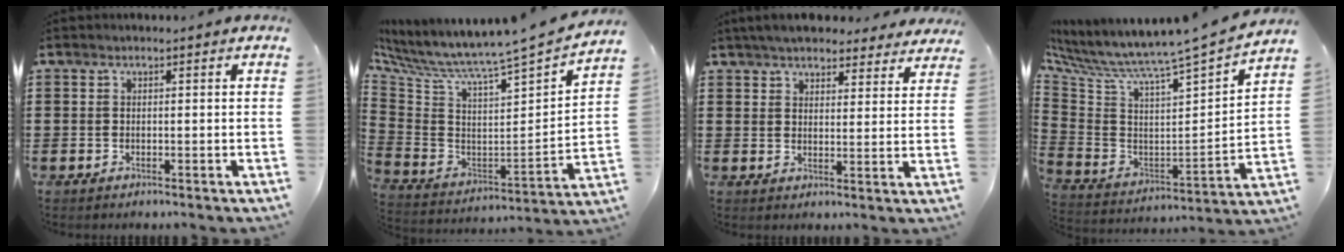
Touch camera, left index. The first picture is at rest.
{"total": 4.4, "force": [3.8, -1.0, 1.8], "torque": [-0.061, -0.062, 0.046]}
{"total": 5.0, "force": [4.8, 1.0, 1.3], "torque": [-0.043, -0.011, 0.087]}
{"total": 5.2, "force": [4.7, -1.0, 1.9], "torque": [-0.065, -0.068, 0.062]}